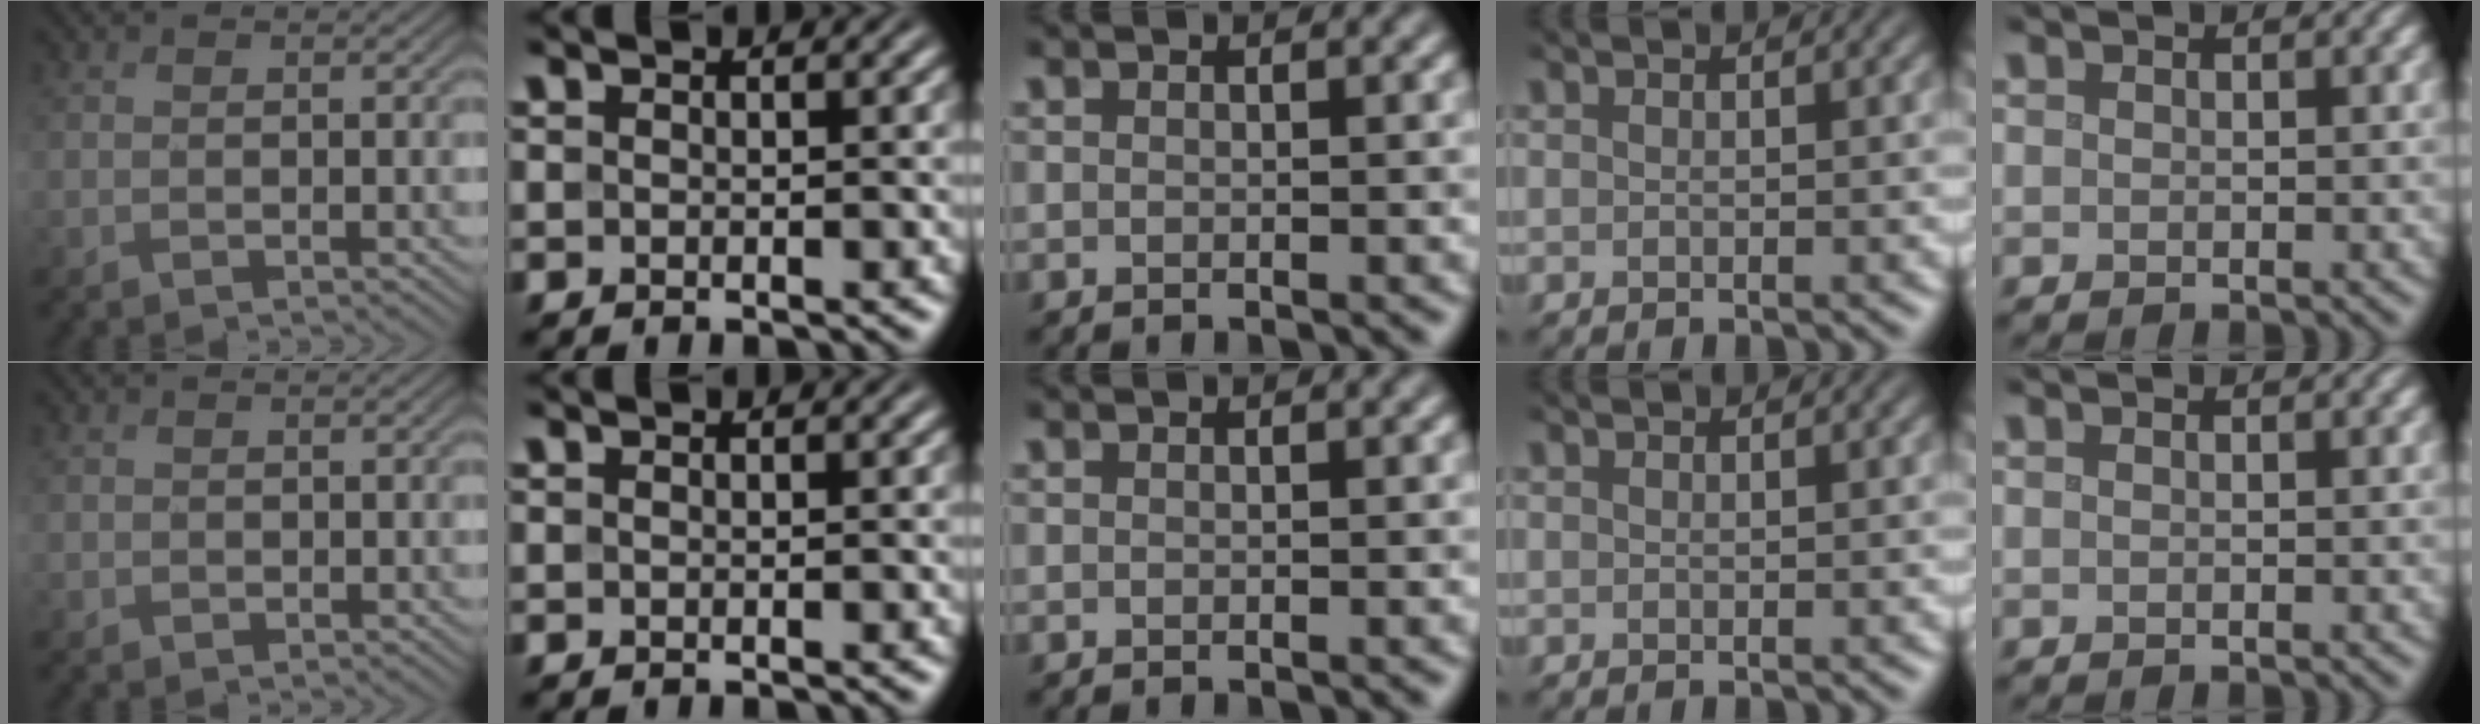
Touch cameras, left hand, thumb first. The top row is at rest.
{"thumb": {"total": 0.7, "force": [0.5, 0.6, 0.1], "torque": [-0.004, -0.003, 0.012]}}